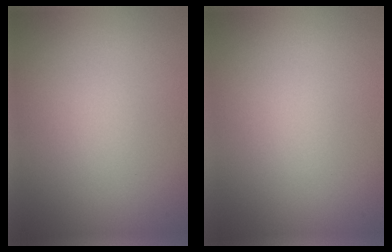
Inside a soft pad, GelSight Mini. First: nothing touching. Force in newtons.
{"total": 0.0}